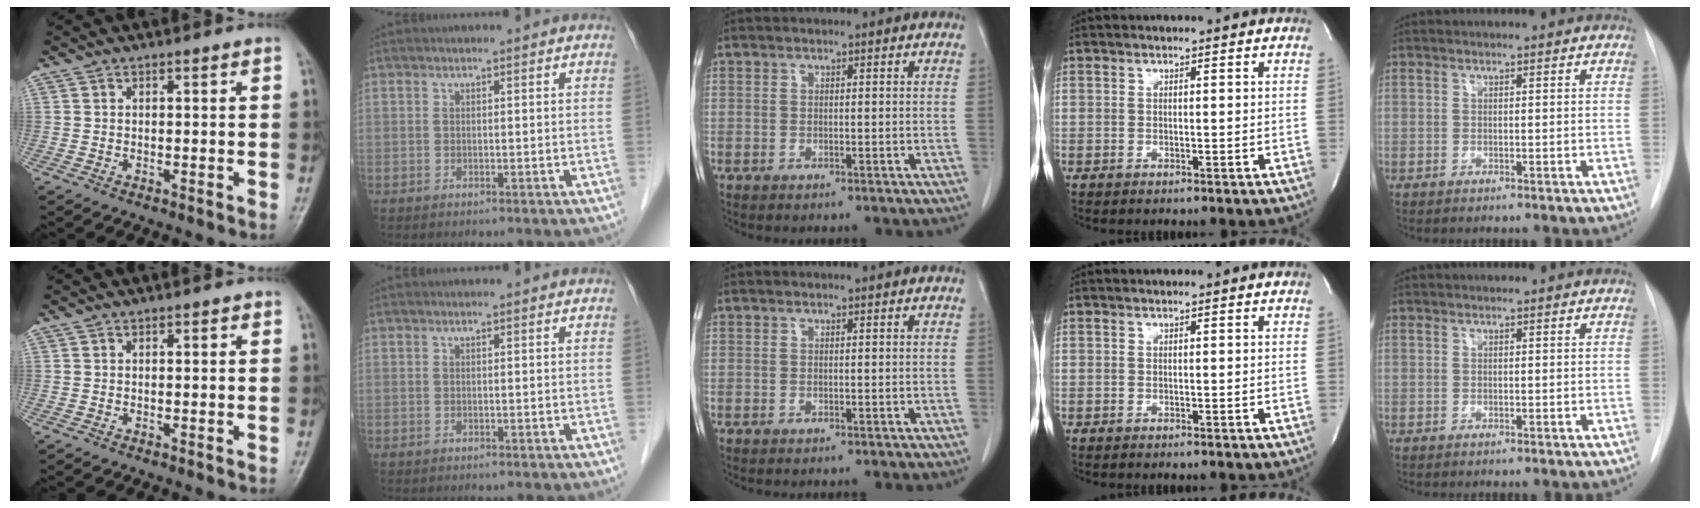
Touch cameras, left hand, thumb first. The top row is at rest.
{}